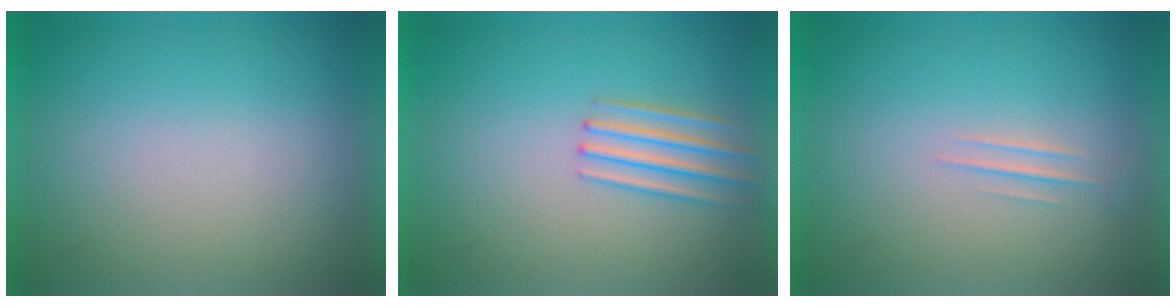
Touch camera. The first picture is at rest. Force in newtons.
{"total": 2.1}
{"total": 1.1}